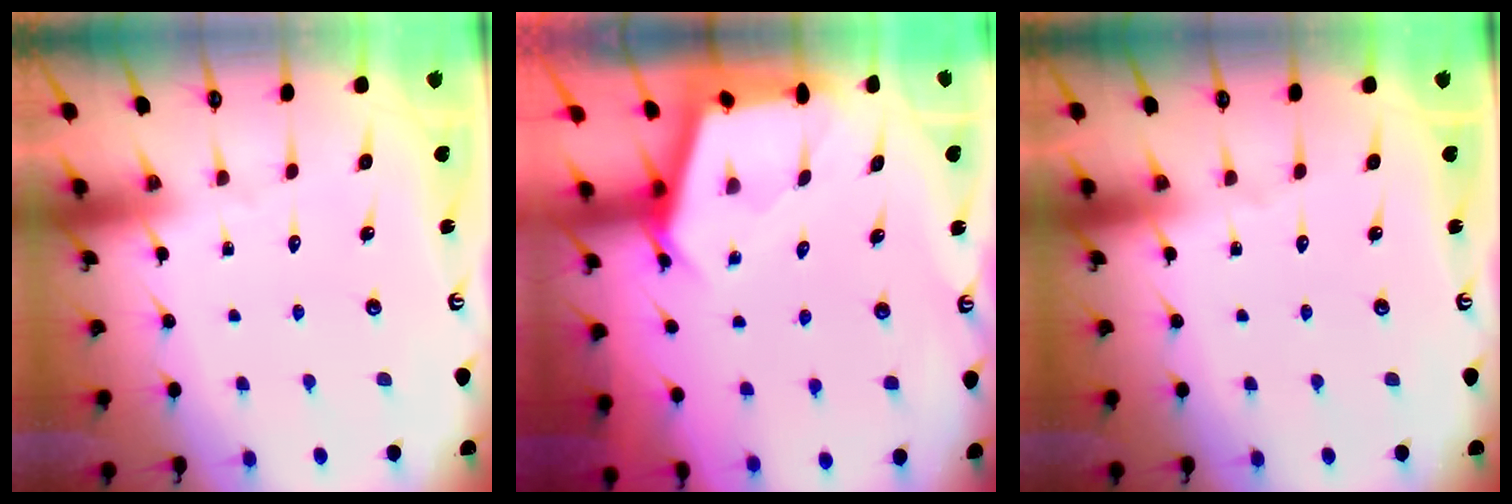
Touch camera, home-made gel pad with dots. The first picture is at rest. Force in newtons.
{"total": 2.9, "press": 2.9, "slide": 0.3}
{"total": 0.0}